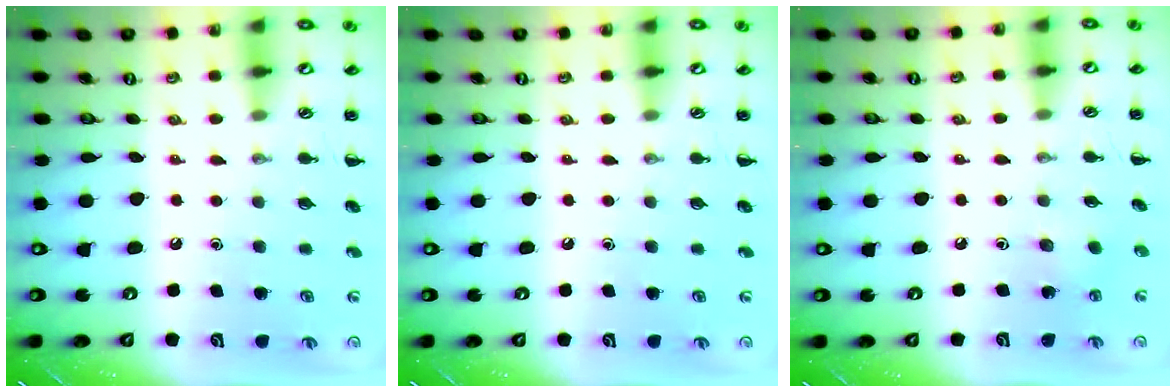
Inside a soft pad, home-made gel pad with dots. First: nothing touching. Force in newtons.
{"total": 0.0}
{"total": 2.4, "press": 2.3, "slide": 0.8}